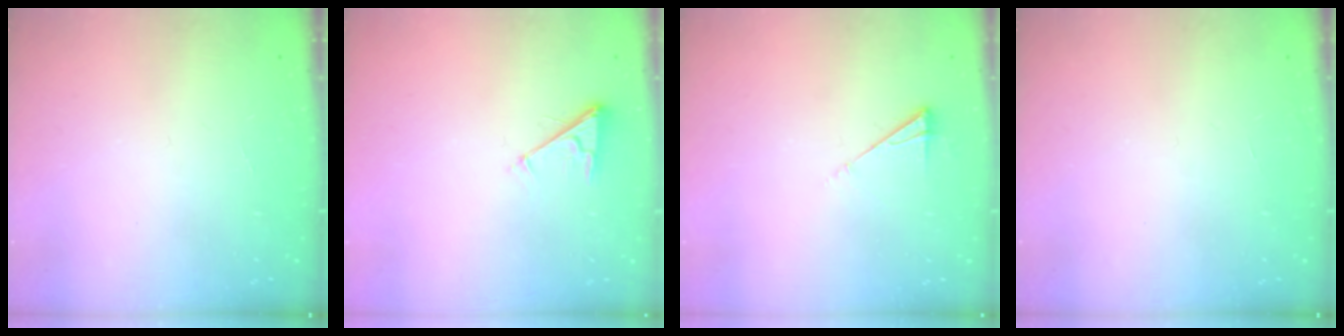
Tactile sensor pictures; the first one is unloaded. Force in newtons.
{"total": 3.9, "press": 3.9, "slide": 0.6}
{"total": 5.7, "press": 5.7, "slide": 0.7}
{"total": 0.0}